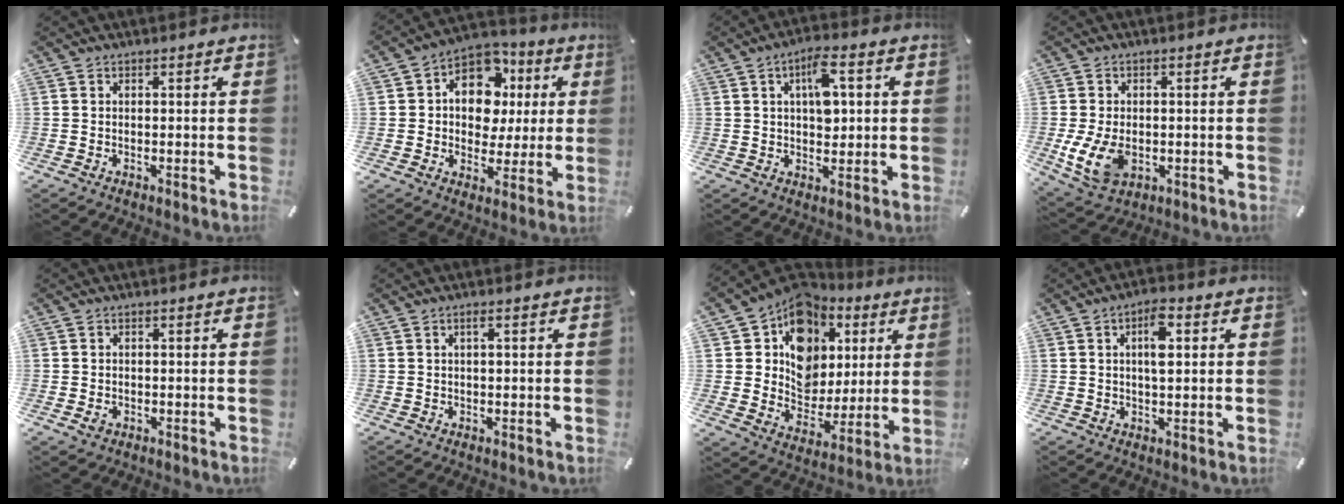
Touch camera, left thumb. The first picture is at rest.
{"total": 12.1, "force": [3.4, 10.1, 5.7], "torque": [-0.091, -0.017, 0.066]}
{"total": 8.2, "force": [2.3, 4.5, 6.5], "torque": [-0.091, -0.004, 0.033]}
{"total": 9.1, "force": [-1.6, 6.3, 6.4], "torque": [-0.141, -0.003, -0.027]}
{"total": 1.7, "force": [-0.5, 1.3, 1.0], "torque": [-0.018, 0.002, -0.010]}
{"total": 1.4, "force": [0.4, 0.3, 1.3], "torque": [-0.025, 0.002, 0.006]}
{"total": 13.3, "force": [5.0, 11.5, 4.4], "torque": [-0.068, -0.047, 0.095]}
{"total": 6.4, "force": [1.8, 2.6, 5.6], "torque": [-0.093, 0.000, 0.023]}